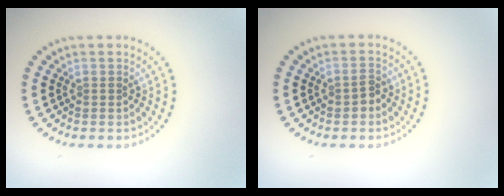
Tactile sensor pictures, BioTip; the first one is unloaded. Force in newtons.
{"total": 1.3, "press": 1.3, "slide": 0.4}